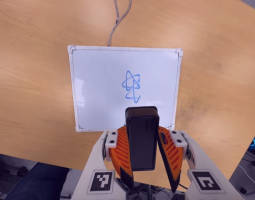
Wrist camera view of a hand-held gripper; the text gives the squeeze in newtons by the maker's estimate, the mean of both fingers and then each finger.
{"total": 7.9, "left": 8.5, "right": 7.2}